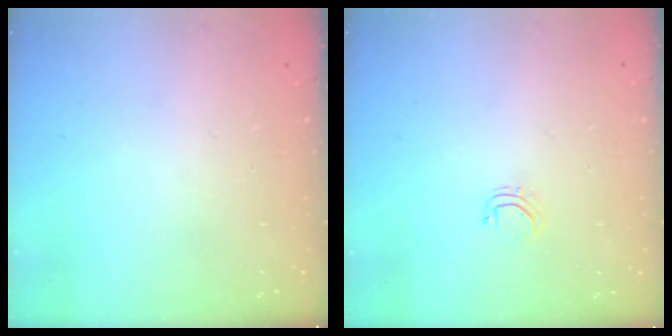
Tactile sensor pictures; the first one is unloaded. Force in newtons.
{"total": 3.8, "press": 3.8, "slide": 0.2}